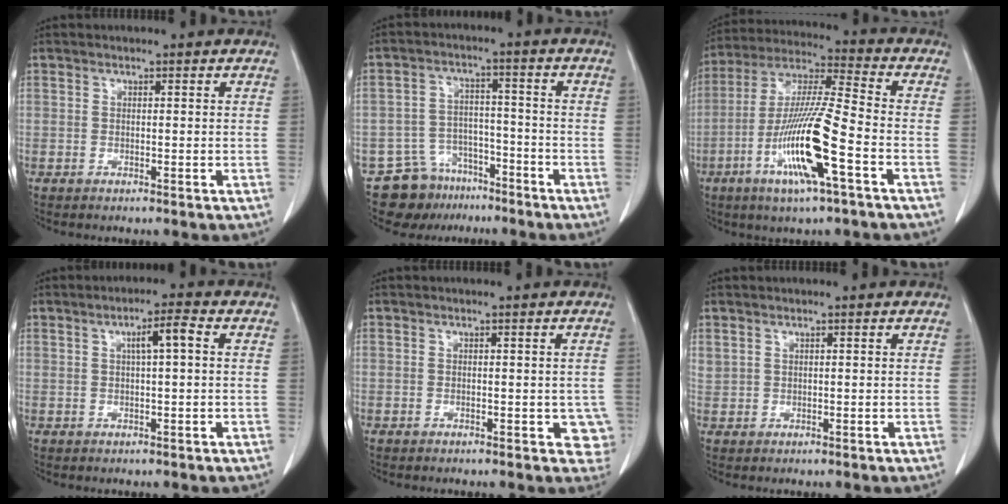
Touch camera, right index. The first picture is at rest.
{"total": 8.7, "force": [-6.5, 5.7, 0.8], "torque": [-0.013, 0.027, -0.103]}
{"total": 15.4, "force": [-5.7, 0.5, 14.3], "torque": [-0.286, -0.013, -0.111]}
{"total": 3.7, "force": [0.9, 0.2, 3.6], "torque": [-0.061, 0.007, 0.014]}
{"total": 3.2, "force": [-1.0, 1.8, 2.4], "torque": [-0.002, 0.005, -0.013]}
{"total": 1.2, "force": [0.8, 0.8, 0.3], "torque": [-0.008, 0.014, 0.023]}